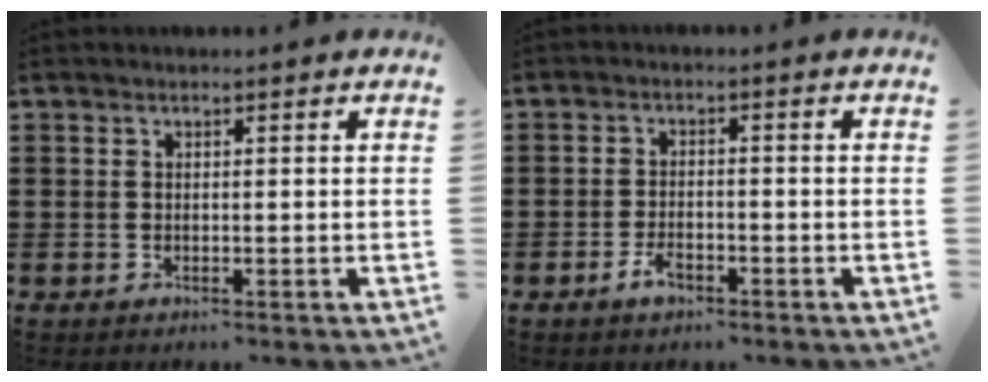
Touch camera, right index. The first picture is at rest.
{"total": 2.9, "force": [-1.7, 1.3, 1.9], "torque": [-0.041, -0.001, -0.033]}